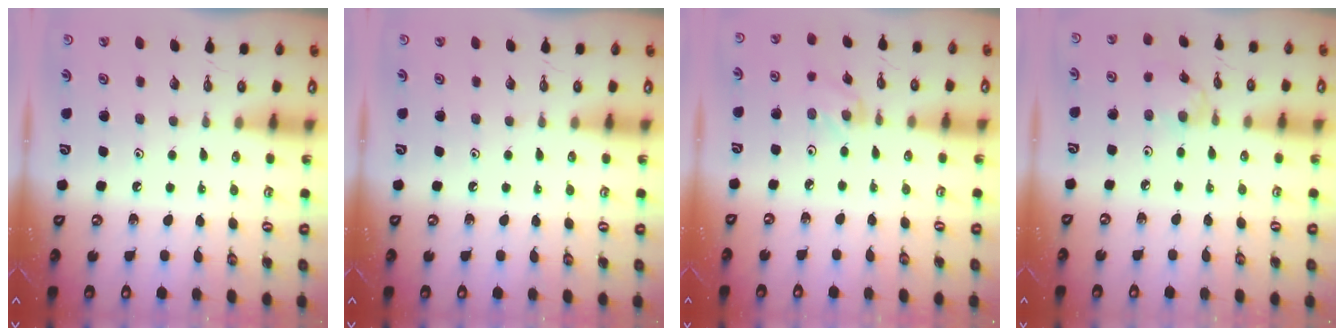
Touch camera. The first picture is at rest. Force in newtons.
{"total": 0.0}
{"total": 1.2, "press": 1.1, "slide": 0.2}
{"total": 1.1, "press": 1.1, "slide": 0.3}